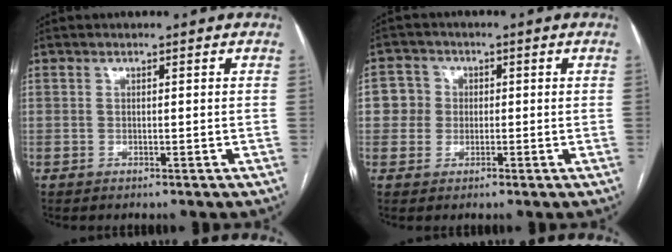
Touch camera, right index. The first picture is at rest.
{"total": 4.2, "force": [0.1, 4.2, 0.4], "torque": [-0.003, 0.019, 0.003]}